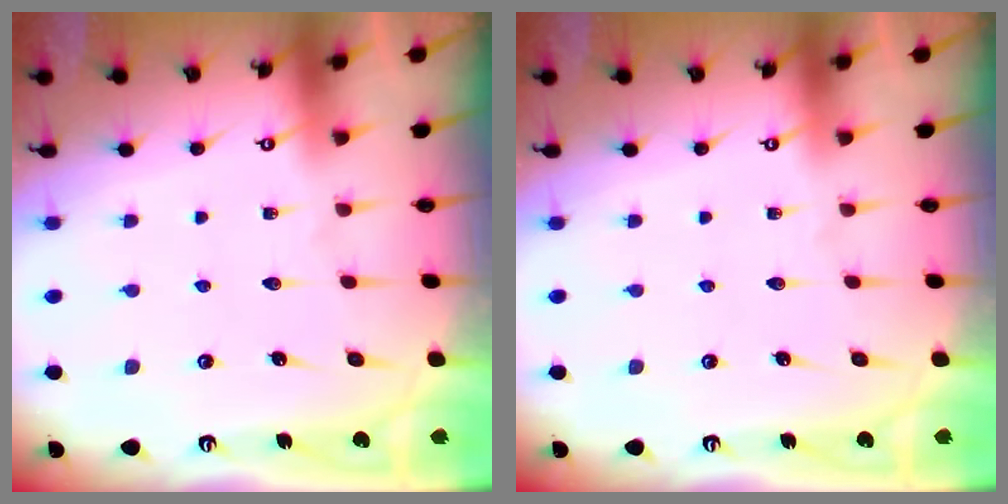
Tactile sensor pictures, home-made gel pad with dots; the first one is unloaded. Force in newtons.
{"total": 0.0}